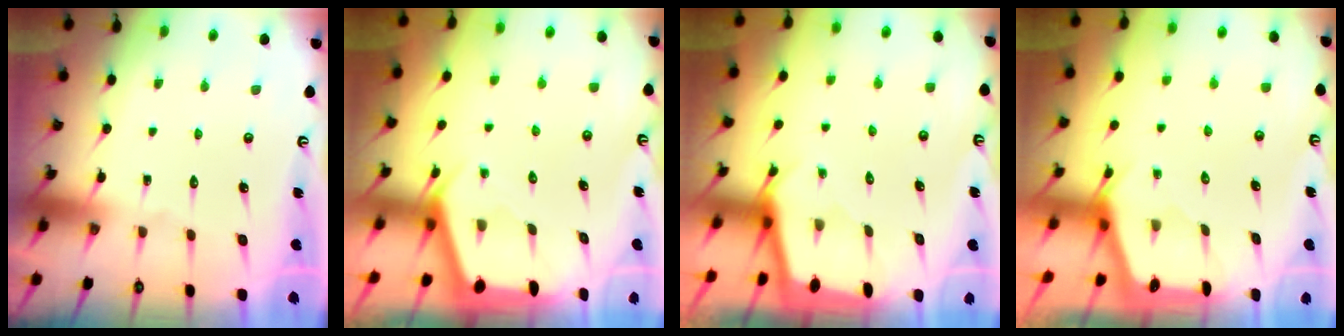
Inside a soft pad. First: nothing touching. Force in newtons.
{"total": 2.5, "press": 2.5, "slide": 0.3}
{"total": 1.8, "press": 1.8, "slide": 0.2}
{"total": 2.1, "press": 2.1, "slide": 0.3}